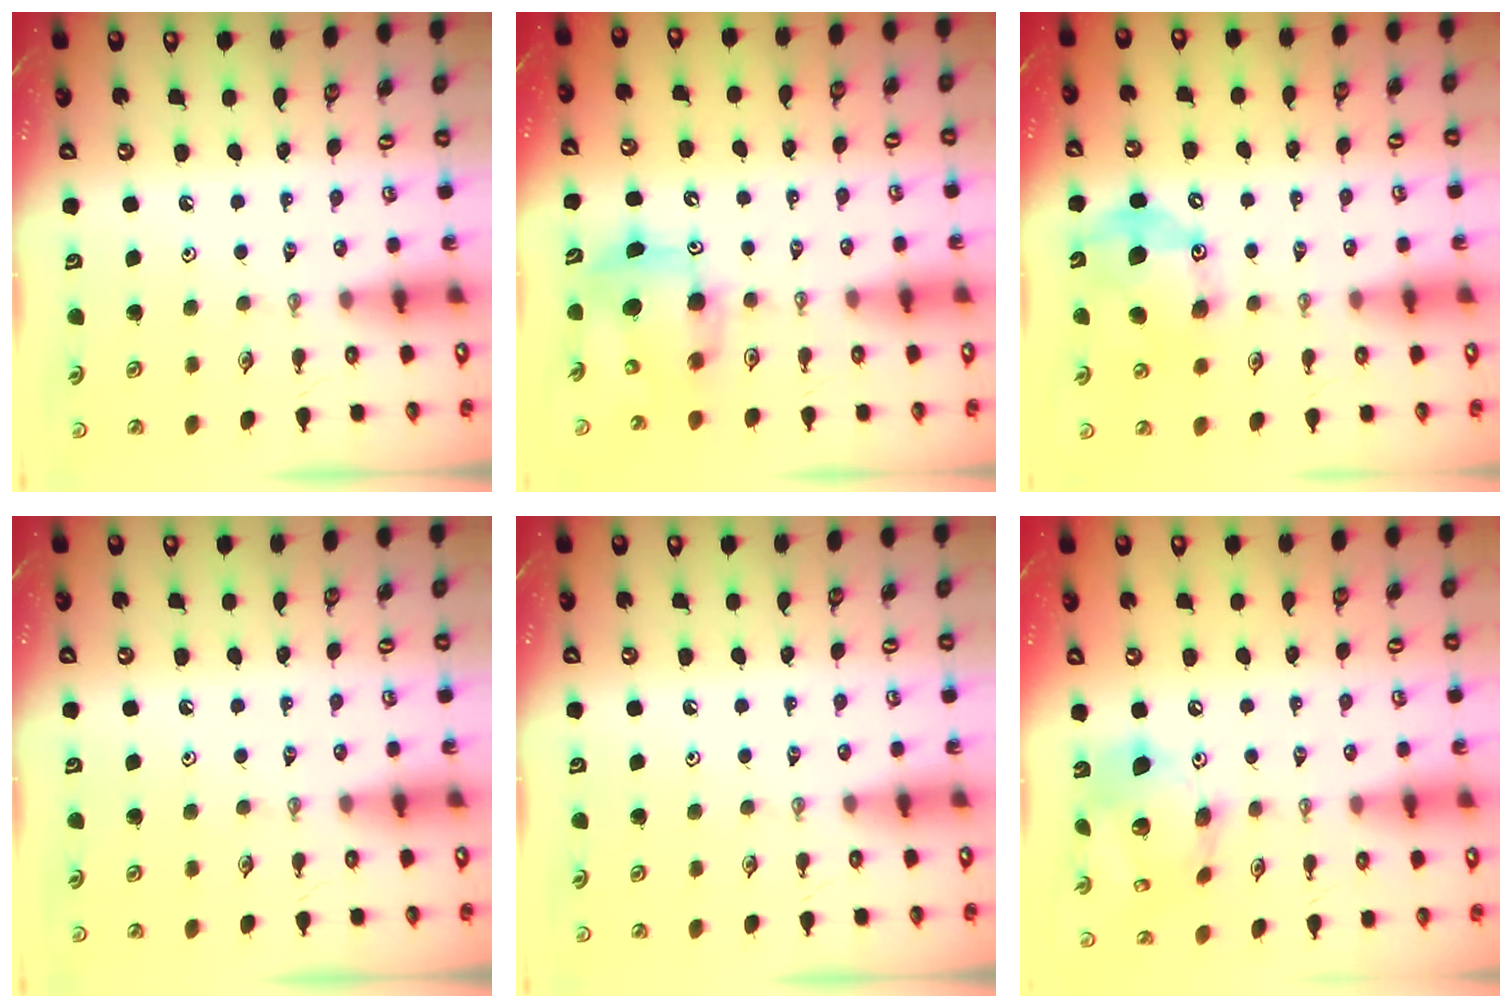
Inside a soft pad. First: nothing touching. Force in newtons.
{"total": 8.2, "press": 8.0, "slide": 1.8}
{"total": 14.6, "press": 14.6, "slide": 0.2}
{"total": 0.0}
{"total": 0.0}
{"total": 16.1, "press": 16.0, "slide": 1.9}